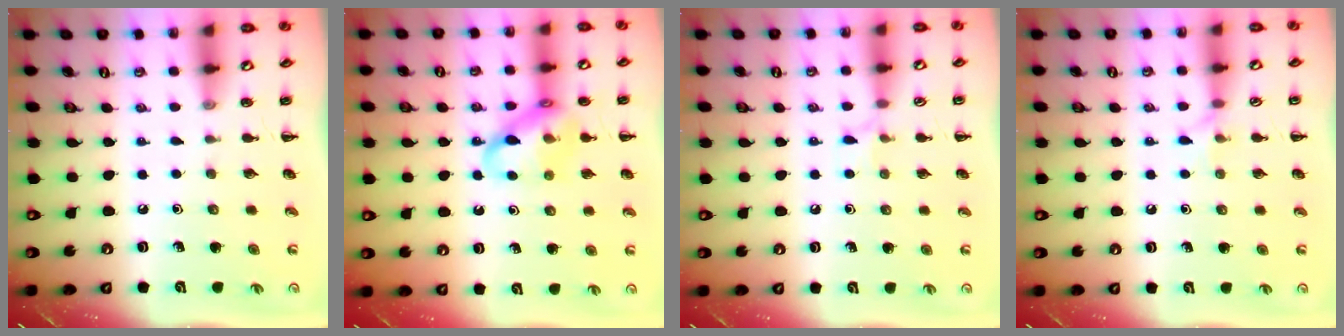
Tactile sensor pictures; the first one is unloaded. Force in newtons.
{"total": 15.1, "press": 14.9, "slide": 2.4}
{"total": 5.2, "press": 4.8, "slide": 1.7}
{"total": 5.0, "press": 4.8, "slide": 1.5}